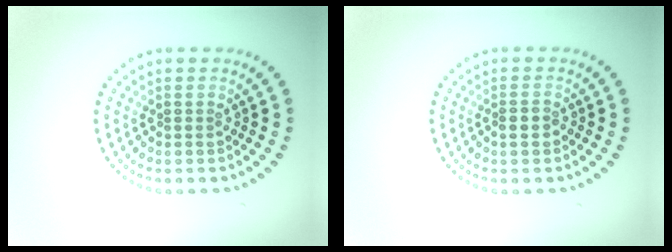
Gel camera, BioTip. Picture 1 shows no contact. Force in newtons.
{"total": 1.3, "press": 1.3, "slide": 0.3}